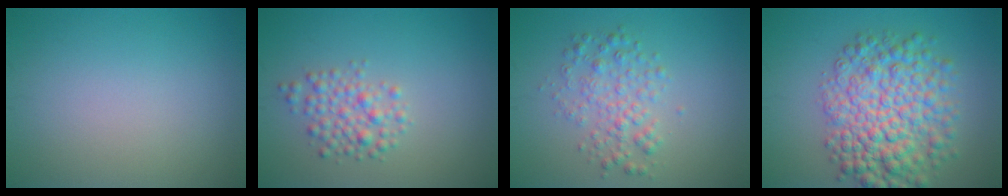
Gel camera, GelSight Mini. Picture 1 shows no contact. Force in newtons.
{"total": 2.7, "press": 2.7, "slide": 0.1}
{"total": 3.0, "press": 3.0, "slide": 0.1}
{"total": 8.5, "press": 8.5, "slide": 0.1}